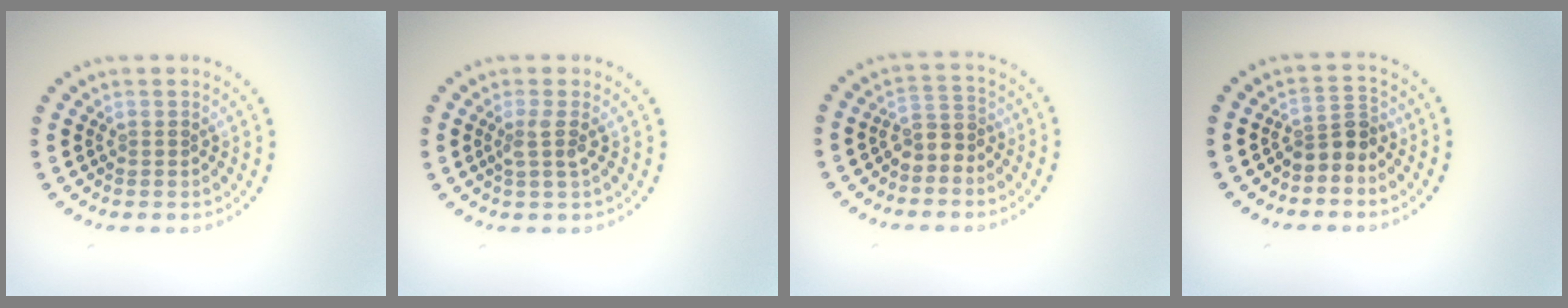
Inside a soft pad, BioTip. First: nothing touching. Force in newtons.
{"total": 1.6, "press": 1.2, "slide": 1.0}
{"total": 2.3, "press": 2.0, "slide": 1.3}
{"total": 2.4, "press": 1.8, "slide": 1.6}